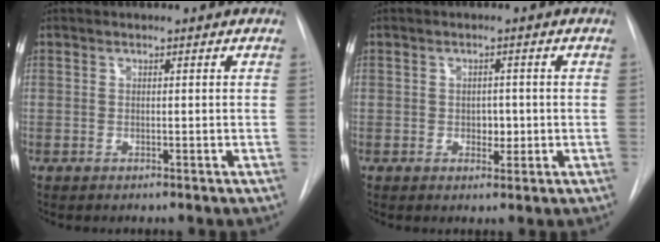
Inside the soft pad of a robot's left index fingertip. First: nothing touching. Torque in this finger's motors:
{"motor_torque": [0.10, 0.14, 0.01, 0.00]}